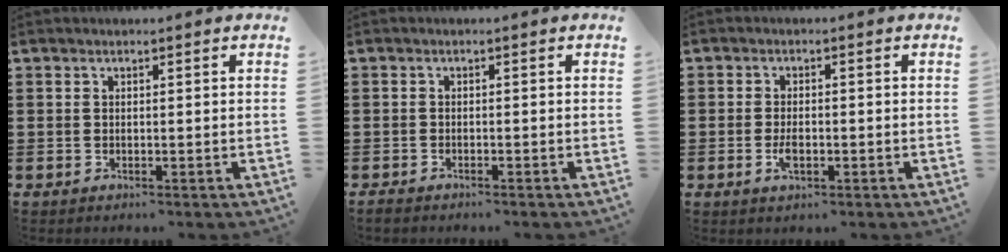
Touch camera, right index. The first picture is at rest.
{"total": 1.0, "force": [-1.0, 0.1, 0.0], "torque": [-0.002, 0.002, -0.021]}
{"total": 2.6, "force": [-0.8, 1.1, 2.2], "torque": [-0.049, -0.003, -0.015]}